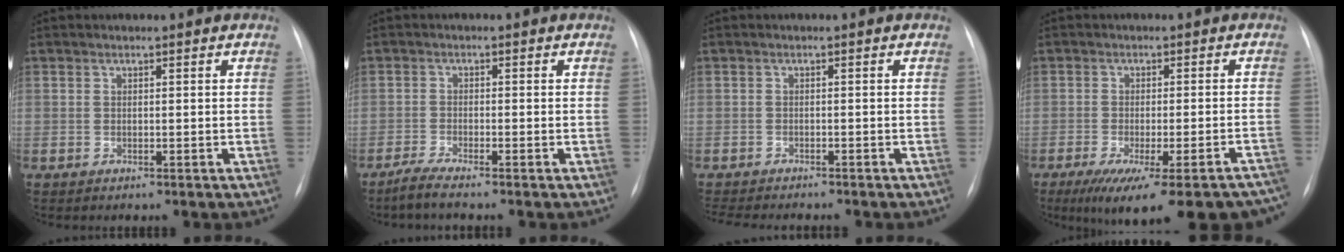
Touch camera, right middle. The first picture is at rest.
{"total": 2.7, "force": [-2.3, -0.6, 1.2], "torque": [-0.042, -0.012, -0.050]}
{"total": 7.8, "force": [-7.2, 1.2, 3.0], "torque": [-0.045, -0.010, -0.102]}
{"total": 20.7, "force": [-17.2, 3.5, 11.0], "torque": [-0.102, -0.016, -0.213]}